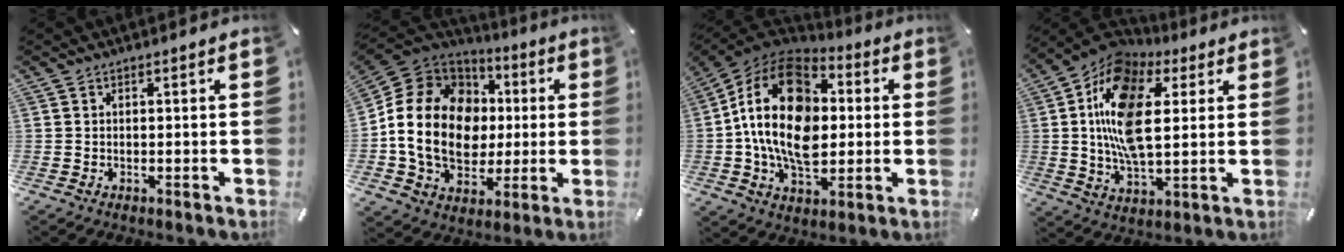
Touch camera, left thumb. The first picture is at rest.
{"total": 20.2, "force": [-1.2, 16.3, 11.8], "torque": [-0.240, 0.010, -0.016]}
{"total": 21.7, "force": [0.9, 15.2, 15.4], "torque": [-0.313, -0.001, 0.011]}
{"total": 18.0, "force": [4.1, 10.4, 14.1], "torque": [-0.317, -0.002, 0.067]}